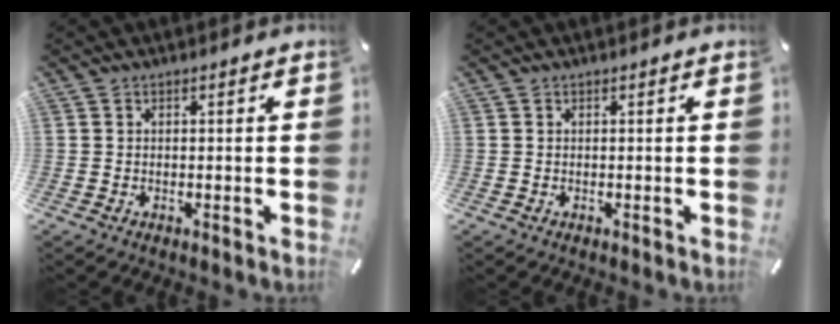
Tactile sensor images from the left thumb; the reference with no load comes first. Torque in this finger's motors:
{"motor_torque": [0.00, 0.00, 0.01, -0.01, 0.00]}